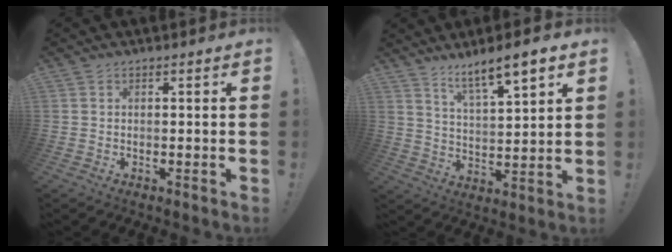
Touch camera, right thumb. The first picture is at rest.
{"total": 9.9, "force": [7.4, 1.5, 6.4], "torque": [-0.100, -0.047, 0.123]}